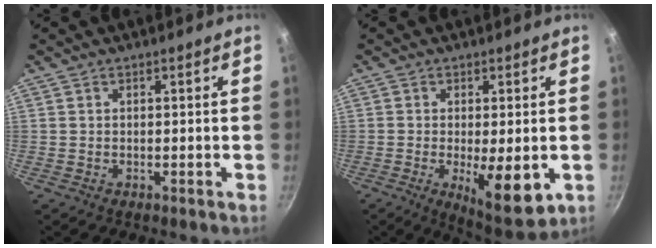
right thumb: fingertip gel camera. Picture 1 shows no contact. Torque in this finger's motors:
{"motor_torque": [-0.40, 0.82, 0.64, -0.10, 0.06]}